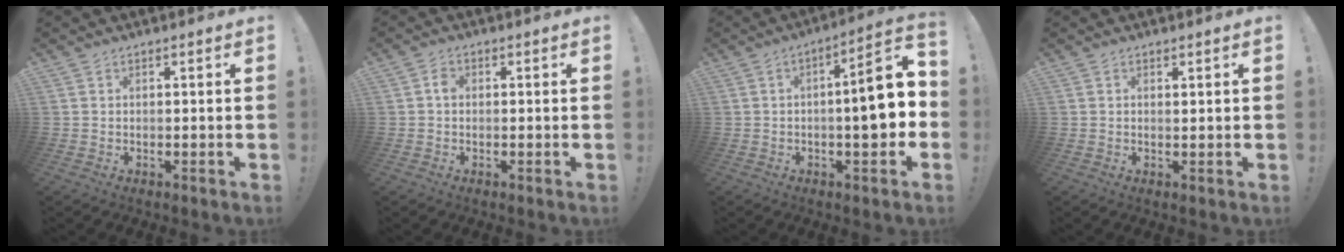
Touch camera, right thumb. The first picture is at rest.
{"total": 1.9, "force": [-0.2, 1.4, 1.2], "torque": [-0.019, 0.005, -0.005]}
{"total": 12.8, "force": [-0.5, 3.2, 12.3], "torque": [-0.160, 0.000, -0.018]}
{"total": 1.1, "force": [1.1, 0.3, 0.0], "torque": [0.014, -0.005, 0.017]}